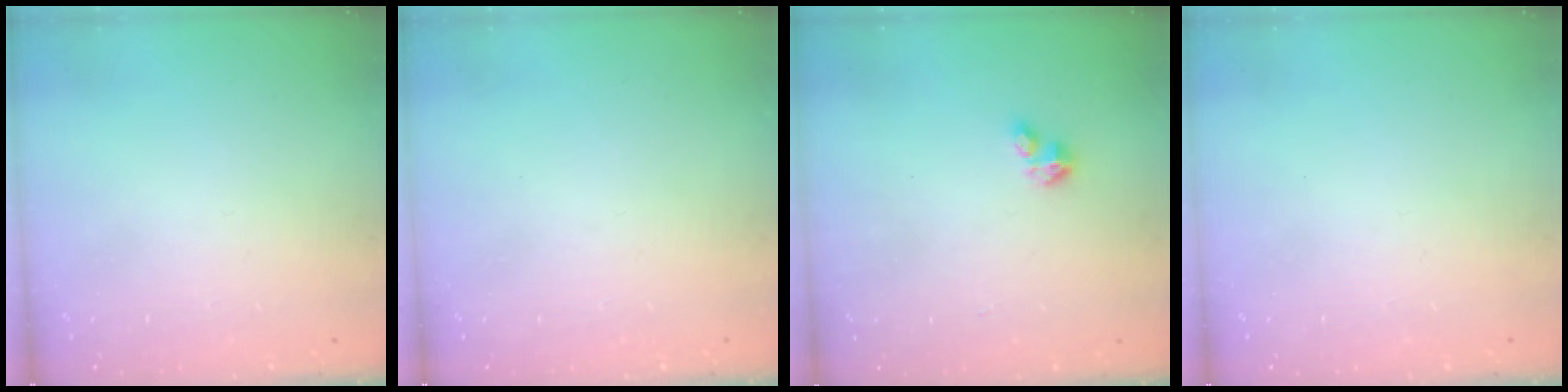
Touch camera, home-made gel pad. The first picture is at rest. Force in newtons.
{"total": 0.0}
{"total": 2.9, "press": 2.8, "slide": 0.6}
{"total": 0.0}